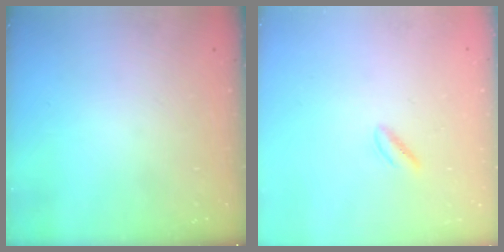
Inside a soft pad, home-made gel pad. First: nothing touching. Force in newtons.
{"total": 1.6, "press": 1.2, "slide": 1.0}